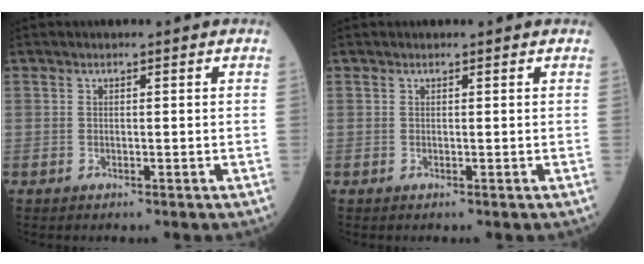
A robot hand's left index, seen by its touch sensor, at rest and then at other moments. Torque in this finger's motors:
{"motor_torque": [-0.07, 0.00, 0.01, -0.01]}